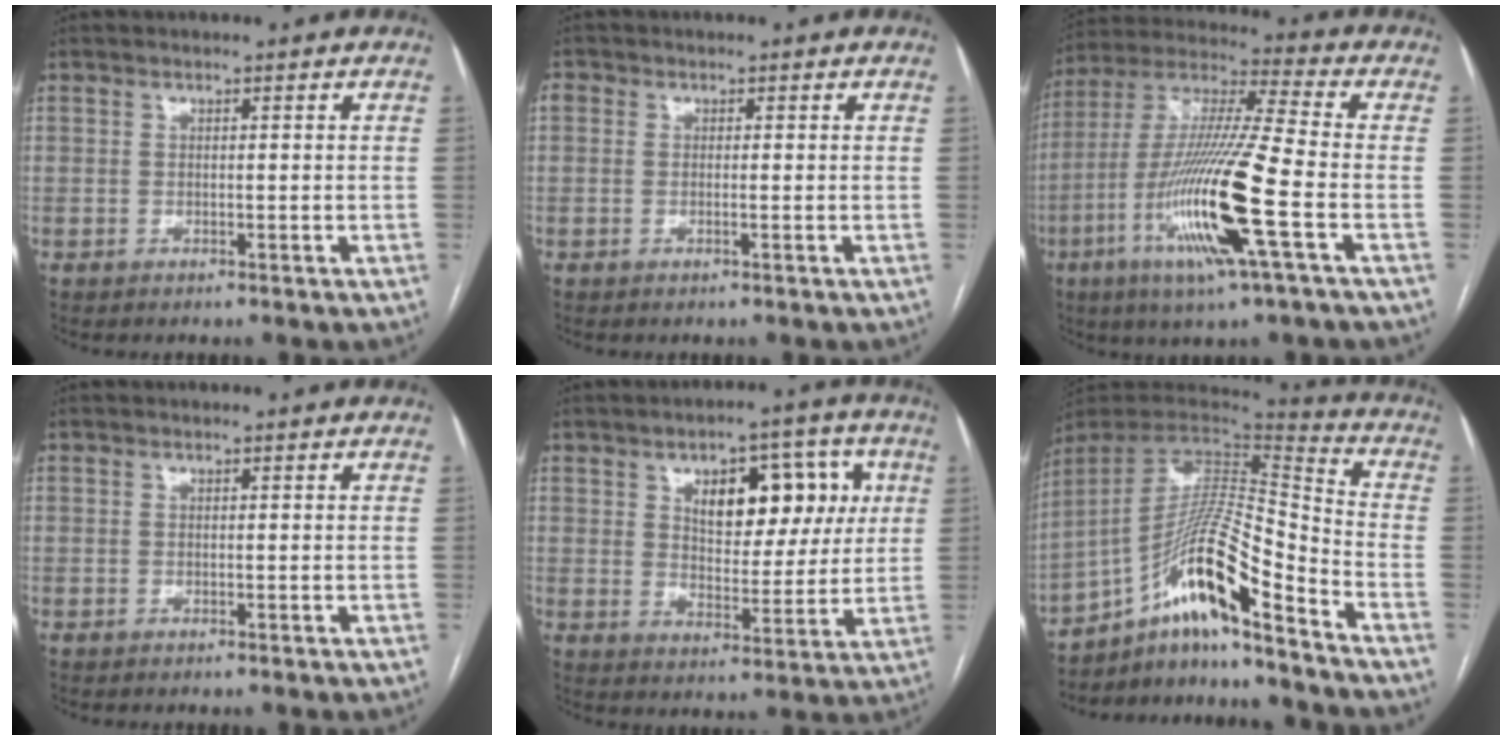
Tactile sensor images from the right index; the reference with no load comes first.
{"total": 1.6, "force": [0.0, 1.0, 1.3], "torque": [-0.028, 0.007, 0.000]}
{"total": 18.8, "force": [-6.3, 0.2, 17.7], "torque": [-0.367, -0.021, -0.123]}
{"total": 0.0}
{"total": 12.1, "force": [4.1, 6.2, 9.5], "torque": [-0.123, 0.025, 0.065]}
{"total": 17.0, "force": [-10.9, 0.8, 13.0], "torque": [-0.246, 0.011, -0.192]}